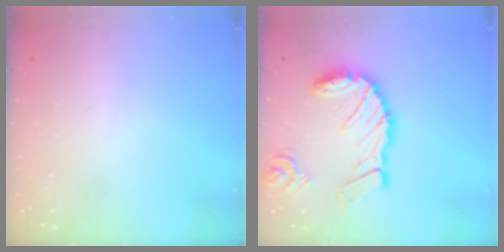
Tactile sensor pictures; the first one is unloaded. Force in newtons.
{"total": 18.1, "press": 18.0, "slide": 2.3}